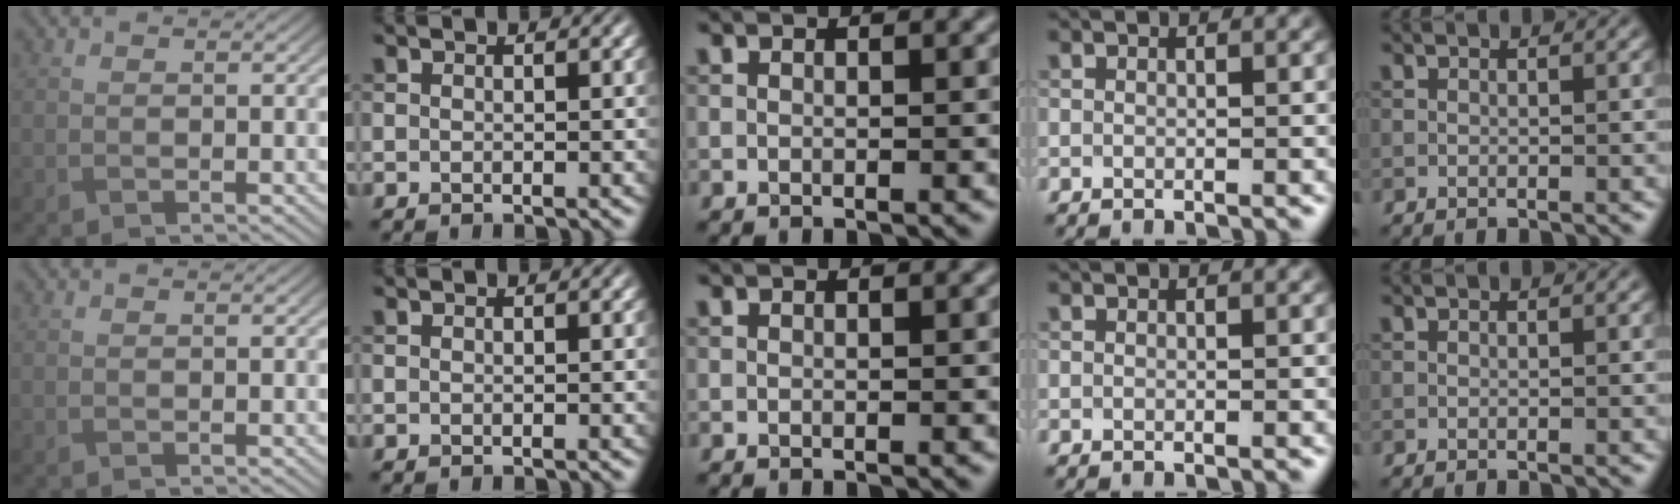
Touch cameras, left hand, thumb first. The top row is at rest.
{}